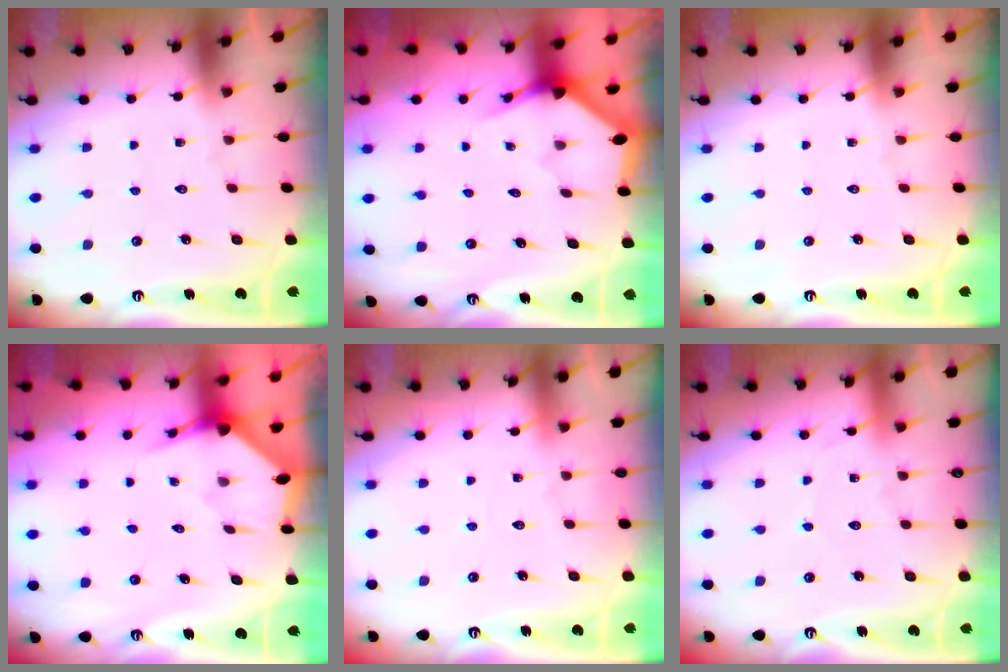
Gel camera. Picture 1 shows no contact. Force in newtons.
{"total": 3.4, "press": 3.4, "slide": 0.1}
{"total": 0.0}
{"total": 2.9, "press": 2.9, "slide": 0.3}
{"total": 2.6, "press": 2.6, "slide": 0.3}
{"total": 2.4, "press": 2.4, "slide": 0.3}